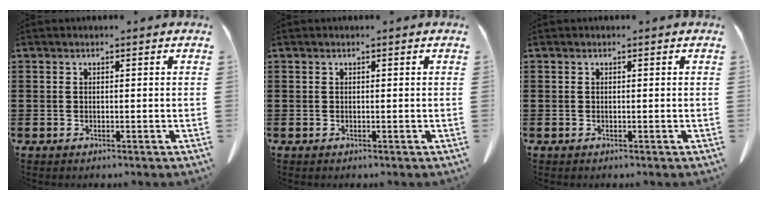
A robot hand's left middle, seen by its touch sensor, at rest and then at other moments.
{"total": 0.0}
{"total": 0.0}